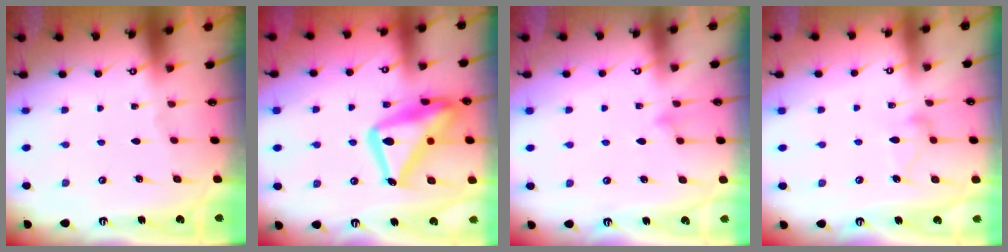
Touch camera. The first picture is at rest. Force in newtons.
{"total": 22.3, "press": 22.2, "slide": 1.8}
{"total": 7.9, "press": 7.9, "slide": 0.6}
{"total": 9.3, "press": 9.3, "slide": 0.8}